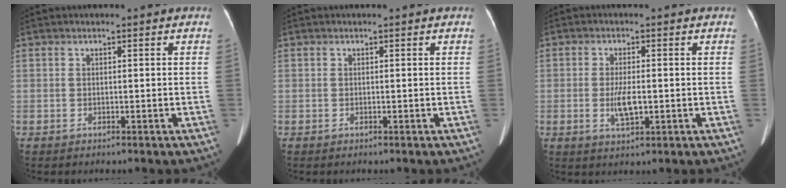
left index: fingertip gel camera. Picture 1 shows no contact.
{"total": 0.0}
{"total": 3.8, "force": [-0.6, 1.1, 3.6], "torque": [-0.076, -0.005, -0.007]}